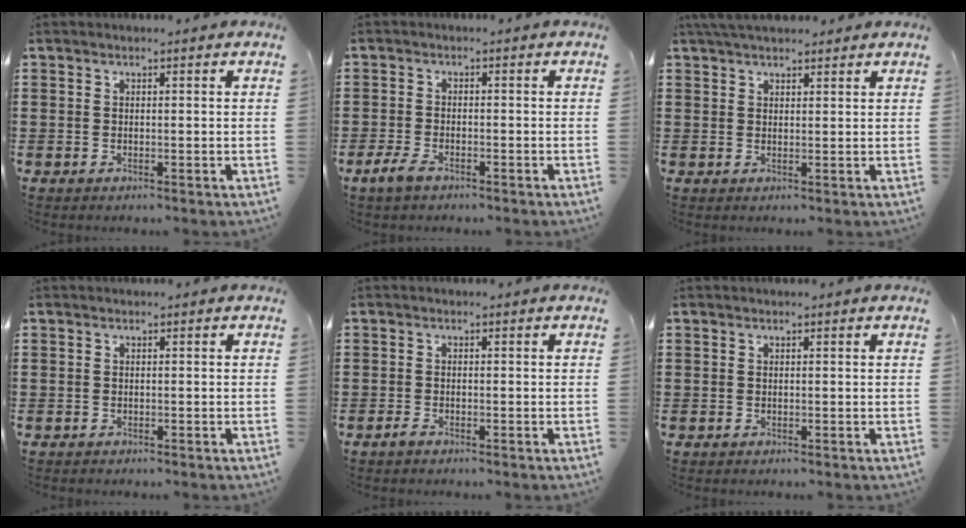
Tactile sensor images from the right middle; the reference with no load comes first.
{"total": 3.1, "force": [-1.8, 1.3, 2.1], "torque": [-0.058, -0.005, -0.039]}
{"total": 3.0, "force": [2.8, 0.6, 1.0], "torque": [-0.028, 0.003, 0.053]}
{"total": 0.6, "force": [-0.4, 0.4, -0.2], "torque": [0.003, 0.006, -0.010]}
{"total": 1.2, "force": [-0.8, 0.5, 0.8], "torque": [-0.025, -0.006, -0.016]}
{"total": 0.0}